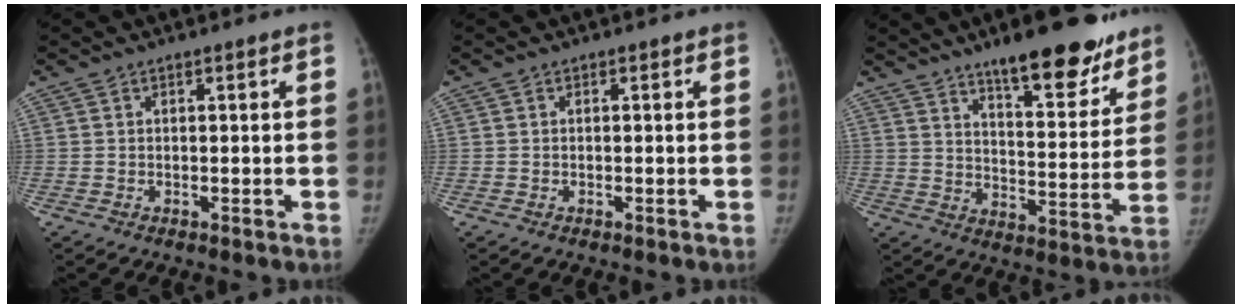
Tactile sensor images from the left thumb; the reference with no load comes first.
{"total": 0.0}
{"total": 17.8, "force": [12.8, 5.3, 11.1], "torque": [-0.108, -0.081, 0.191]}